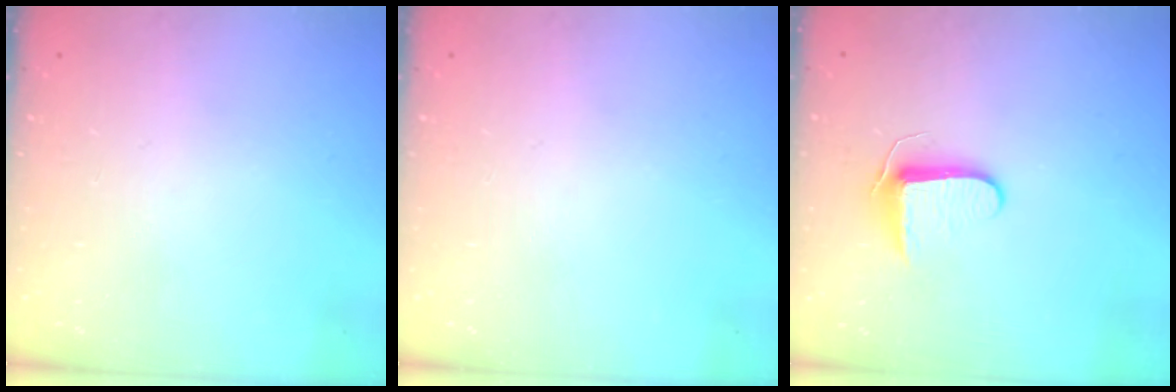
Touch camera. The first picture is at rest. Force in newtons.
{"total": 0.0}
{"total": 7.7, "press": 7.6, "slide": 0.8}